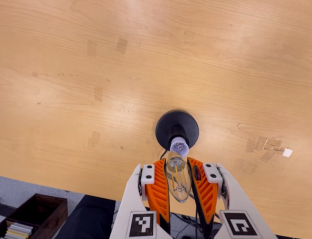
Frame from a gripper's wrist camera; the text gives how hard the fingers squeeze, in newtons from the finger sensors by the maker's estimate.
{"total": 21.2, "left": 23.2, "right": 19.2}